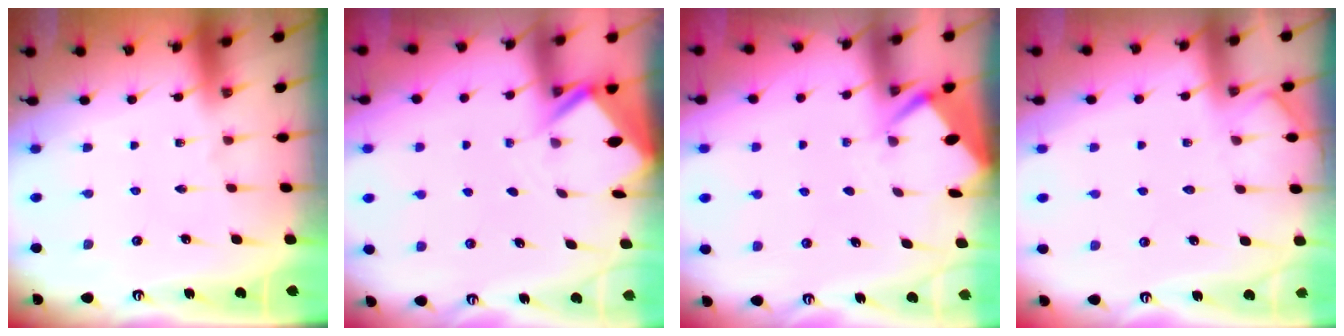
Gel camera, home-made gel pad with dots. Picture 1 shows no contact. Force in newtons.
{"total": 3.1, "press": 3.1, "slide": 0.3}
{"total": 2.9, "press": 2.8, "slide": 0.4}
{"total": 3.9, "press": 3.9, "slide": 0.4}